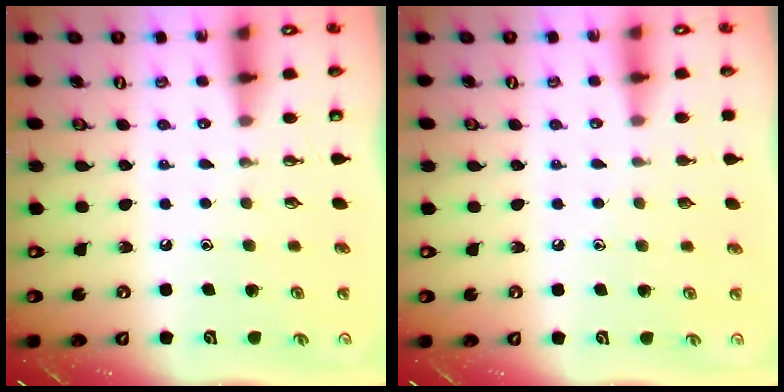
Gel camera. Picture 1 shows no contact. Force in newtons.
{"total": 3.0, "press": 2.9, "slide": 0.3}